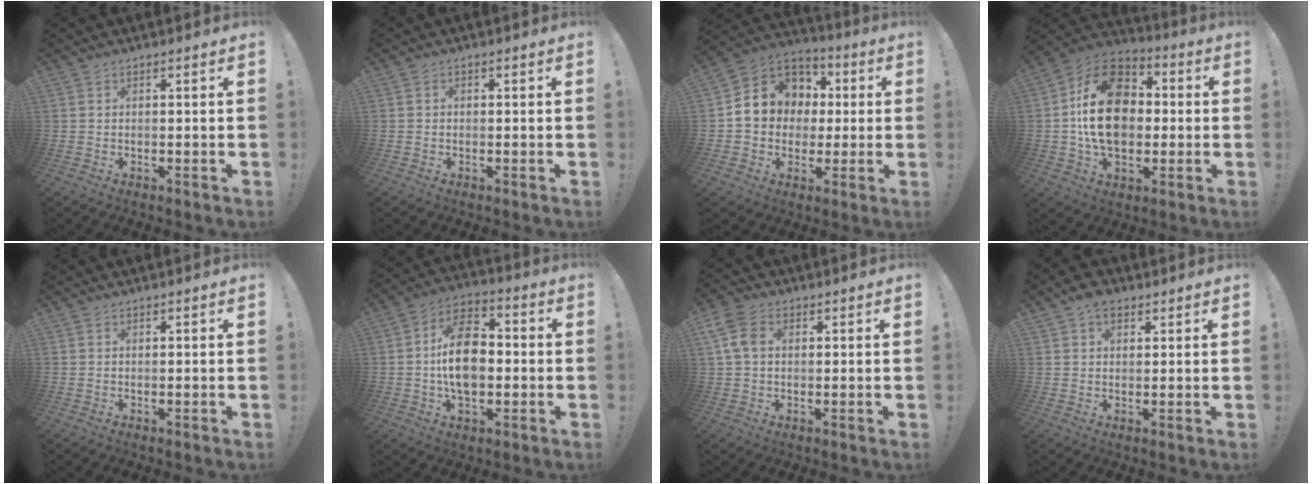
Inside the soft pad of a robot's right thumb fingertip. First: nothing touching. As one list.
[{"total": 0.7, "force": [-0.4, 0.5, 0.3], "torque": [-0.005, 0.003, -0.008]}, {"total": 11.8, "force": [1.6, 10.8, 4.6], "torque": [-0.055, -0.004, 0.045]}, {"total": 22.0, "force": [1.1, 15.6, 15.4], "torque": [-0.254, 0.018, 0.024]}, {"total": 0.0}, {"total": 15.5, "force": [-1.5, 10.2, 11.6], "torque": [-0.199, 0.016, -0.027]}, {"total": 7.4, "force": [1.9, 5.2, 5.0], "torque": [-0.102, 0.007, 0.040]}, {"total": 5.1, "force": [2.9, 3.3, 2.5], "torque": [-0.034, -0.011, 0.052]}]